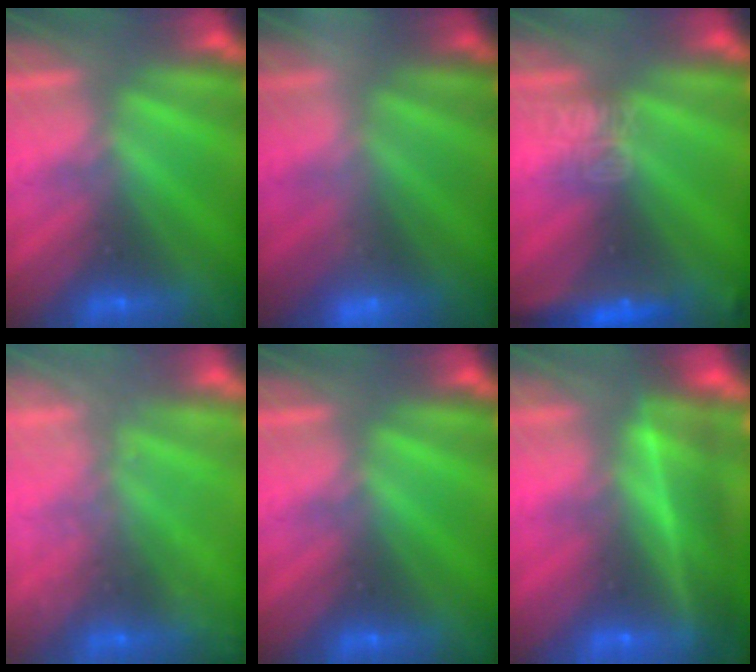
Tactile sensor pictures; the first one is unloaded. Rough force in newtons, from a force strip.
{"total": 2.2}
{"total": 8.3}
{"total": 2.3}
{"total": 0.0}
{"total": 8.1}